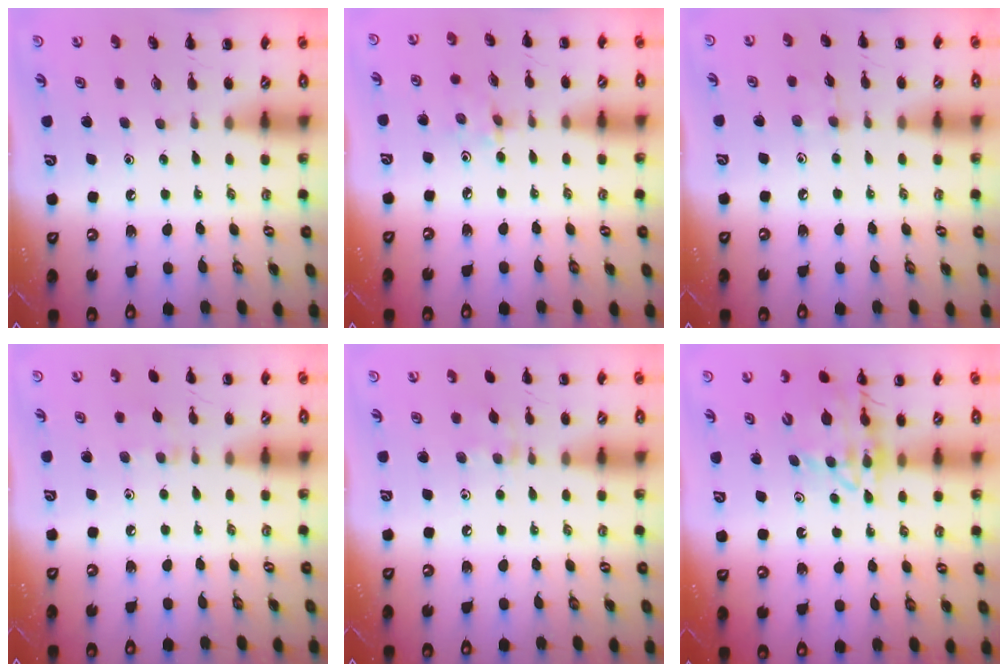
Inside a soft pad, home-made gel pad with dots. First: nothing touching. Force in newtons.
{"total": 3.0, "press": 2.8, "slide": 0.9}
{"total": 3.8, "press": 3.6, "slide": 1.2}
{"total": 5.4, "press": 5.1, "slide": 2.0}
{"total": 4.4, "press": 4.2, "slide": 1.4}
{"total": 13.6, "press": 13.2, "slide": 3.0}